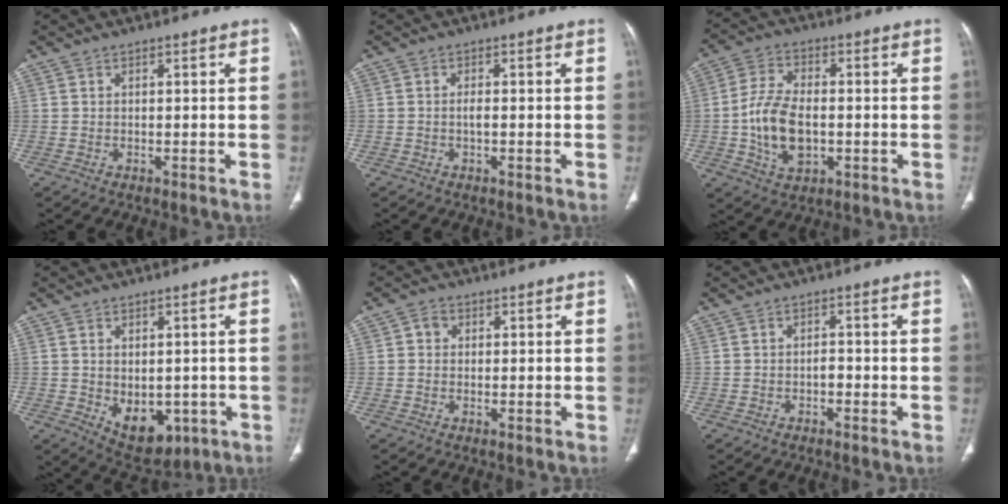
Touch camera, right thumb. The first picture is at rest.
{"total": 1.2, "force": [-0.3, 0.4, 1.1], "torque": [-0.017, 0.002, -0.007]}
{"total": 11.1, "force": [-1.5, 6.6, 8.9], "torque": [-0.163, 0.008, -0.027]}
{"total": 9.2, "force": [-2.0, 6.1, 6.6], "torque": [-0.069, -0.006, -0.007]}
{"total": 2.0, "force": [0.4, 1.8, 0.9], "torque": [-0.005, 0.004, 0.003]}
{"total": 1.5, "force": [-0.7, 0.9, 0.9], "torque": [-0.007, 0.008, -0.015]}